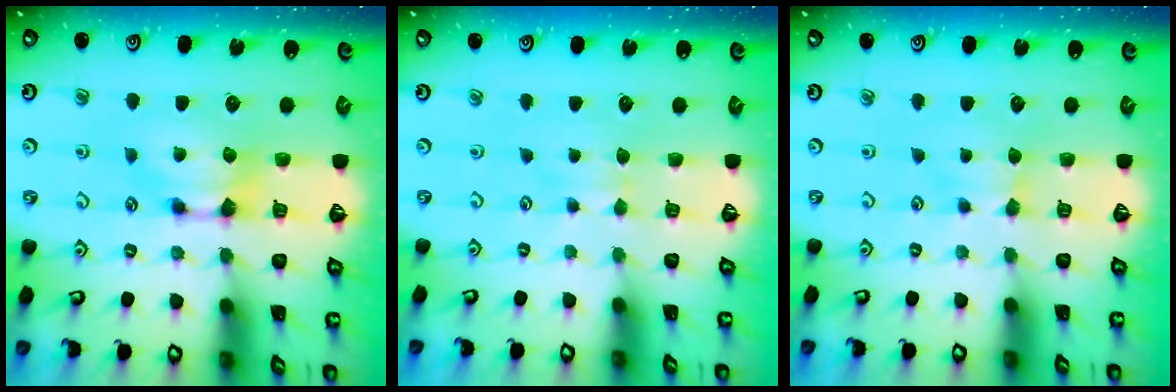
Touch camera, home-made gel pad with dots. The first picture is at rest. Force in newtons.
{"total": 2.8, "press": 2.8, "slide": 0.3}
{"total": 2.4, "press": 2.4, "slide": 0.6}